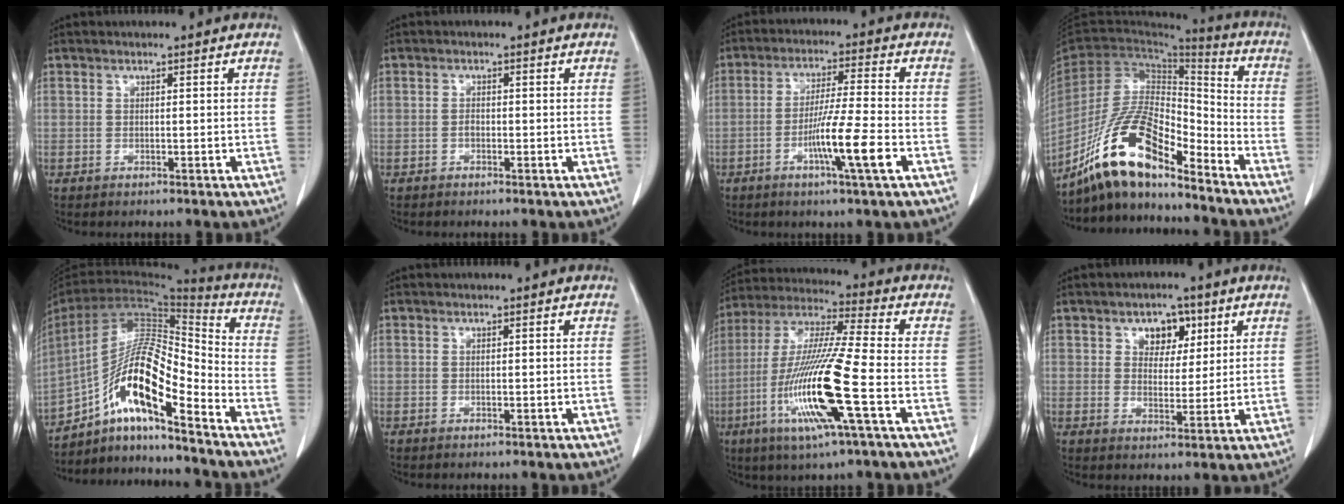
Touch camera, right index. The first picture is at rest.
{"total": 0.8, "force": [-0.4, 0.5, 0.5], "torque": [-0.007, 0.003, -0.010]}
{"total": 9.3, "force": [-3.6, -0.7, 8.6], "torque": [-0.153, -0.013, -0.067]}
{"total": 15.2, "force": [-11.7, 4.0, 8.8], "torque": [-0.164, 0.017, -0.214]}
{"total": 16.1, "force": [-9.4, 2.5, 12.8], "torque": [-0.235, 0.019, -0.165]}
{"total": 0.0}
{"total": 17.3, "force": [-5.5, 0.1, 16.4], "torque": [-0.339, -0.019, -0.110]}
{"total": 4.5, "force": [2.6, 2.3, 2.8], "torque": [-0.042, -0.002, 0.045]}